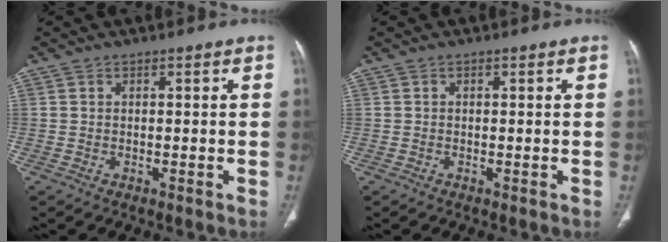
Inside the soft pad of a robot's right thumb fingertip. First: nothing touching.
{"total": 0.0}